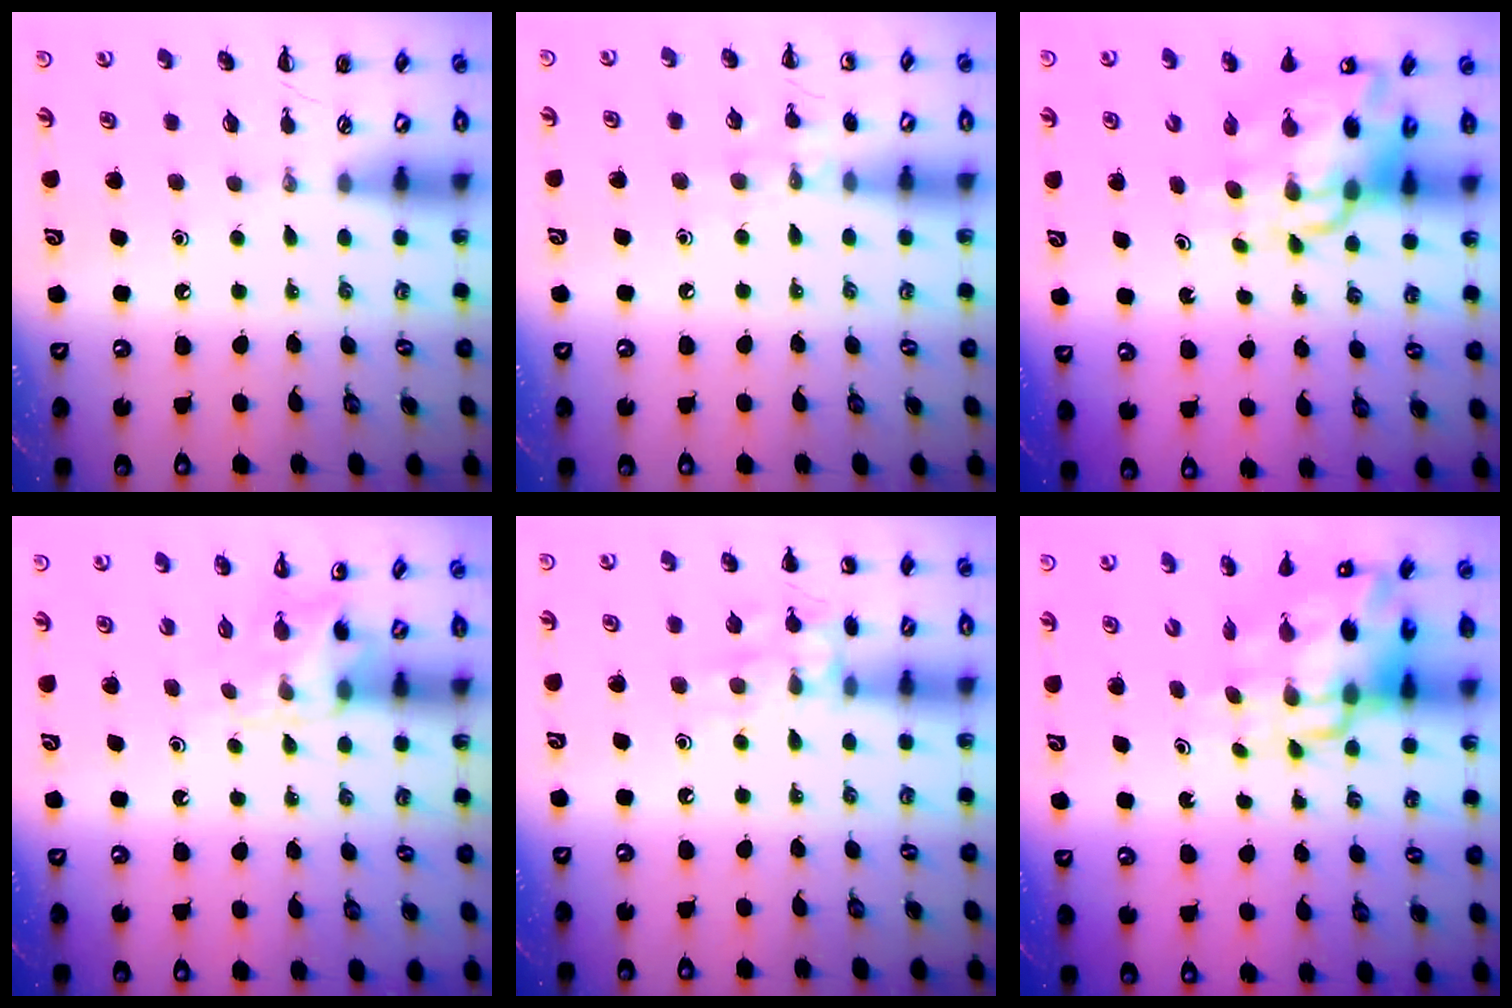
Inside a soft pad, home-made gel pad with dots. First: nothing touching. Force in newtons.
{"total": 6.9, "press": 6.7, "slide": 1.7}
{"total": 10.9, "press": 10.5, "slide": 3.0}
{"total": 4.5, "press": 4.3, "slide": 1.4}
{"total": 10.4, "press": 10.3, "slide": 0.5}
{"total": 11.3, "press": 10.9, "slide": 3.1}